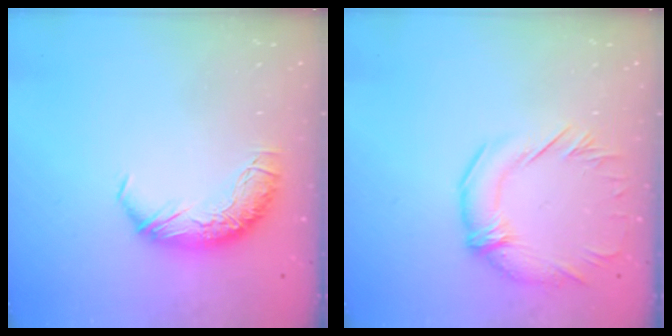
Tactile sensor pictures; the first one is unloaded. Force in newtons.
{"total": 1.1, "press": 0.6, "slide": 1.0}